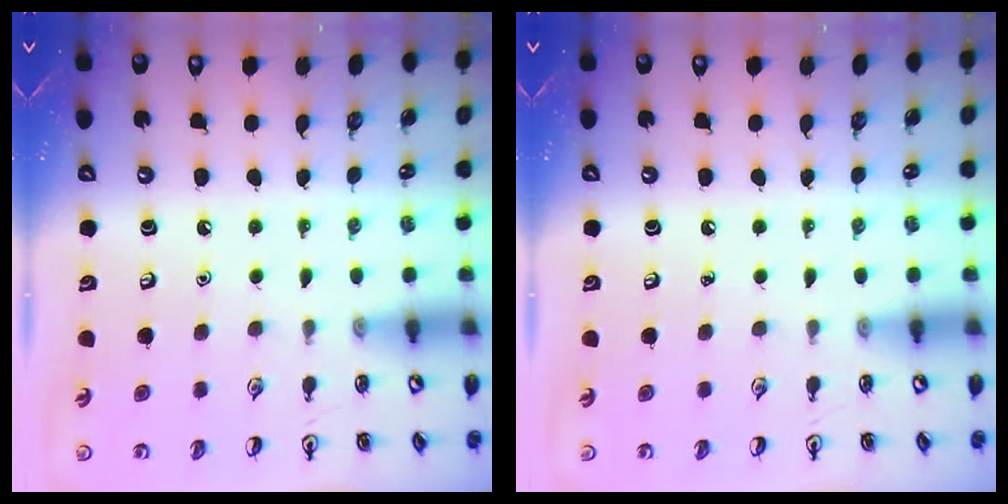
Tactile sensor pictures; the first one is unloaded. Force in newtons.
{"total": 0.0}